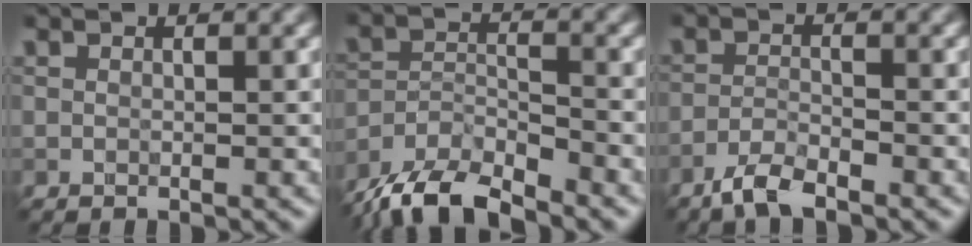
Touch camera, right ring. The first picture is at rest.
{"total": 8.4, "force": [-7.5, 2.0, 3.0], "torque": [-0.060, -0.007, -0.134]}
{"total": 3.0, "force": [-2.8, 0.4, 1.1], "torque": [-0.024, 0.001, -0.056]}